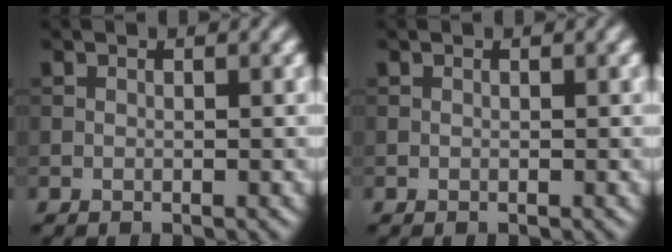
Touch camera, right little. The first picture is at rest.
{"total": 0.0}